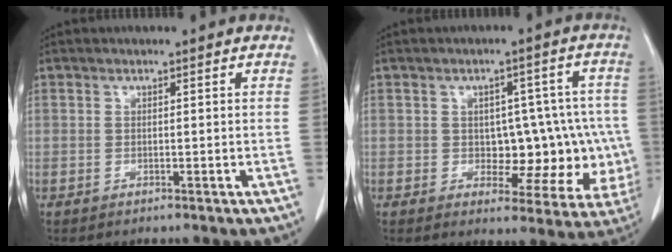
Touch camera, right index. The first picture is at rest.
{"total": 11.7, "force": [-1.2, 6.7, 9.5], "torque": [-0.094, 0.027, 0.001]}